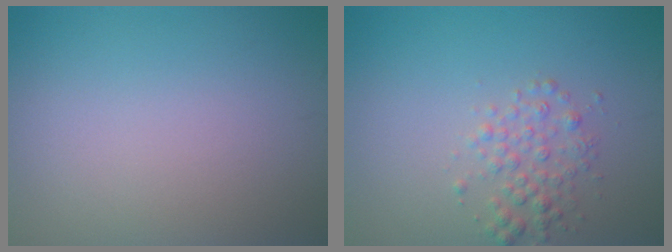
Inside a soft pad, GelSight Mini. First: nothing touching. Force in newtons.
{"total": 2.2, "press": 2.2, "slide": 0.0}